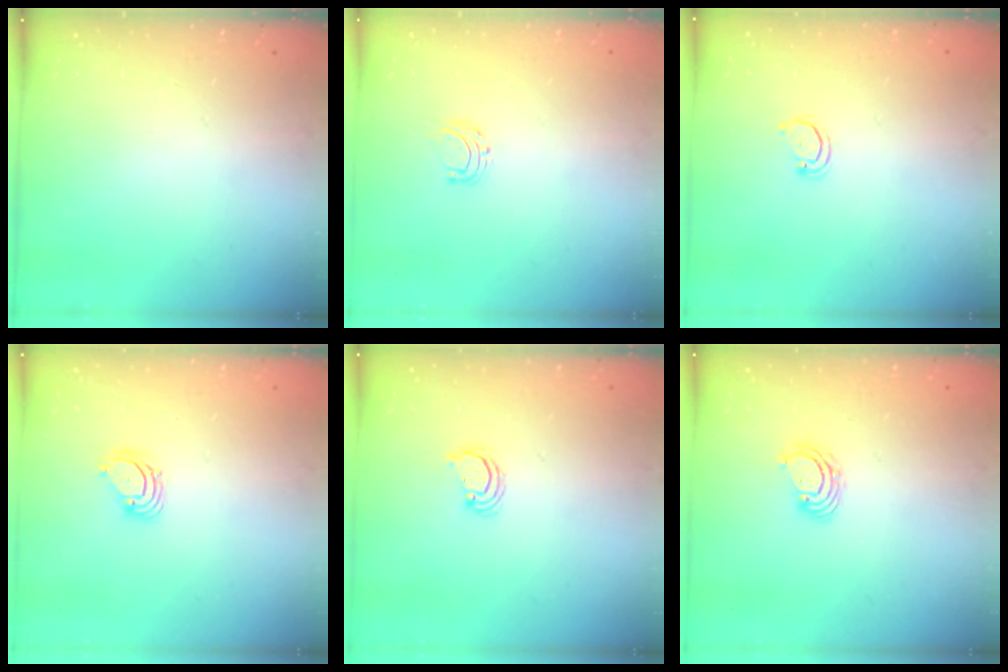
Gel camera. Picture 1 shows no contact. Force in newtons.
{"total": 4.5, "press": 4.5, "slide": 0.4}
{"total": 2.2, "press": 2.2, "slide": 0.2}
{"total": 3.3, "press": 3.3, "slide": 0.3}
{"total": 2.2, "press": 2.2, "slide": 0.2}
{"total": 4.6, "press": 4.6, "slide": 0.2}